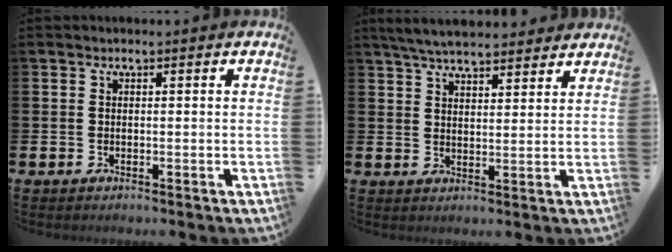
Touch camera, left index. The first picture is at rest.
{"total": 5.7, "force": [5.5, 0.9, 1.3], "torque": [-0.036, -0.021, 0.099]}